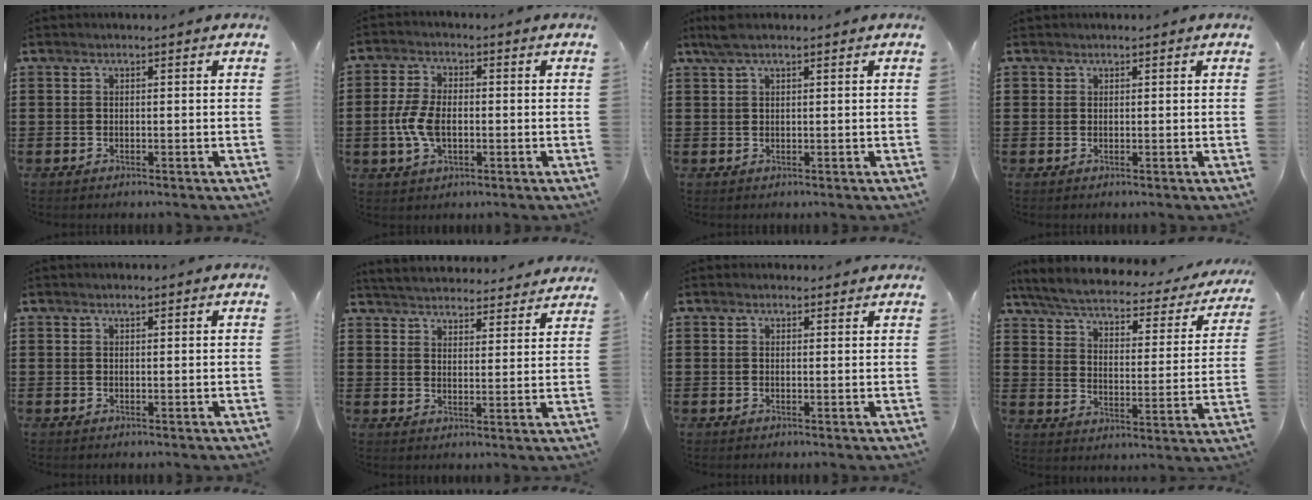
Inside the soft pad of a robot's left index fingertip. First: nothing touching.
{"total": 6.2, "force": [-0.9, 3.4, 5.1], "torque": [-0.119, 0.000, -0.020]}
{"total": 2.3, "force": [1.5, 0.4, 1.6], "torque": [-0.034, 0.004, 0.027]}
{"total": 0.9, "force": [0.6, 0.7, 0.1], "torque": [-0.004, 0.003, 0.012]}
{"total": 0.7, "force": [0.4, 0.2, 0.5], "torque": [-0.010, 0.000, 0.009]}
{"total": 4.3, "force": [4.3, 0.0, 0.0], "torque": [-0.023, -0.030, 0.075]}
{"total": 1.1, "force": [1.1, 0.4, 0.1], "torque": [-0.005, 0.003, 0.021]}
{"total": 4.1, "force": [3.5, 0.7, 2.1], "torque": [-0.058, -0.028, 0.052]}